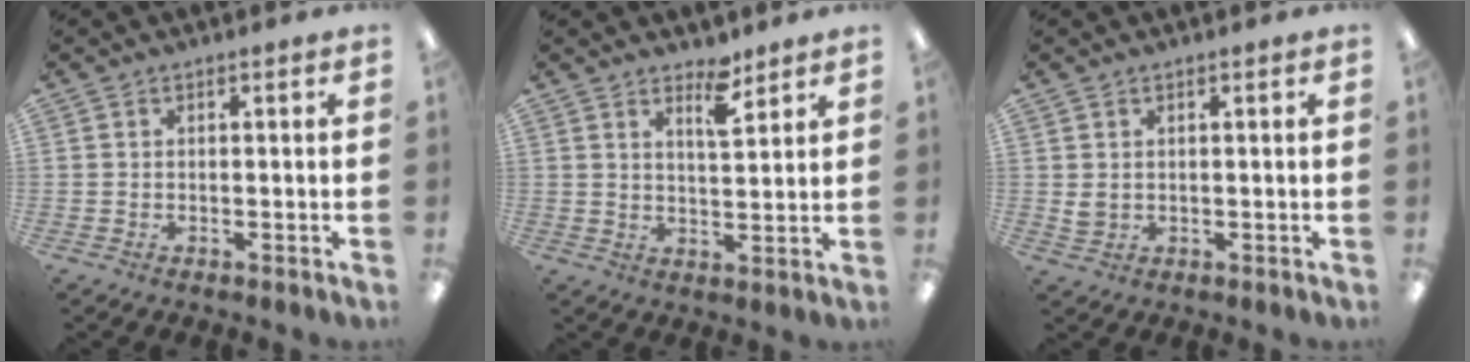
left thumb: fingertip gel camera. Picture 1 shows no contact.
{"total": 5.7, "force": [4.4, 1.7, 3.3], "torque": [-0.036, -0.030, 0.069]}
{"total": 2.2, "force": [0.9, 1.7, 1.1], "torque": [-0.016, 0.000, 0.014]}